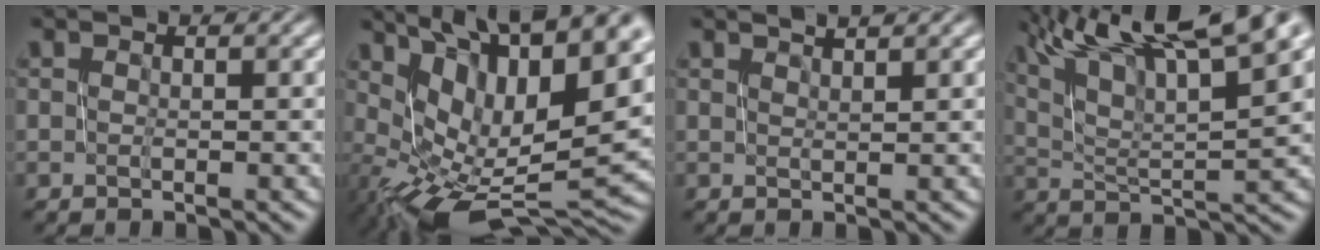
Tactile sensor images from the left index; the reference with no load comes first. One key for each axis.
{"total": 13.4, "fx": 4.5, "fy": 5.1, "fz": 11.6, "tx": -0.192, "ty": 0.013, "tz": 0.092}
{"total": 1.7, "fx": 1.4, "fy": 0.3, "fz": 0.9, "tx": -0.003, "ty": 0.004, "tz": 0.010}
{"total": 14.6, "fx": 9.1, "fy": 3.8, "fz": 10.8, "tx": -0.185, "ty": 0.034, "tz": 0.133}